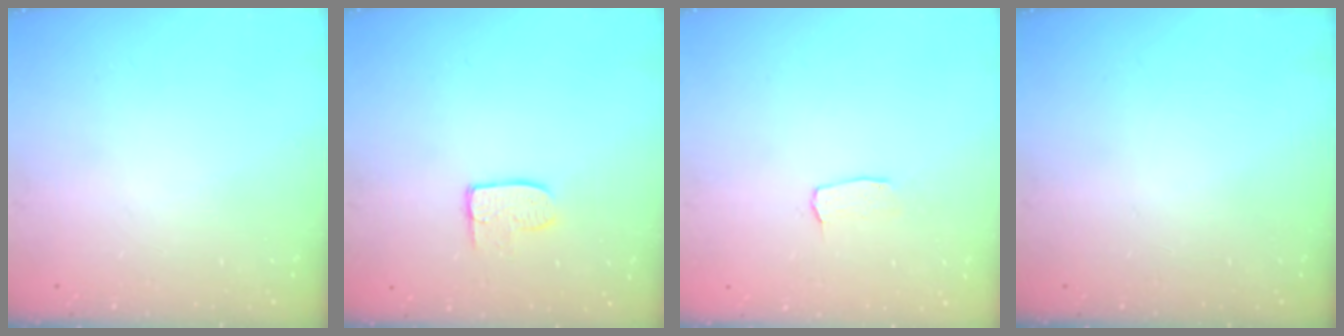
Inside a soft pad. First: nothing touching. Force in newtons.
{"total": 6.2, "press": 6.2, "slide": 0.4}
{"total": 2.9, "press": 2.9, "slide": 0.2}
{"total": 0.0}